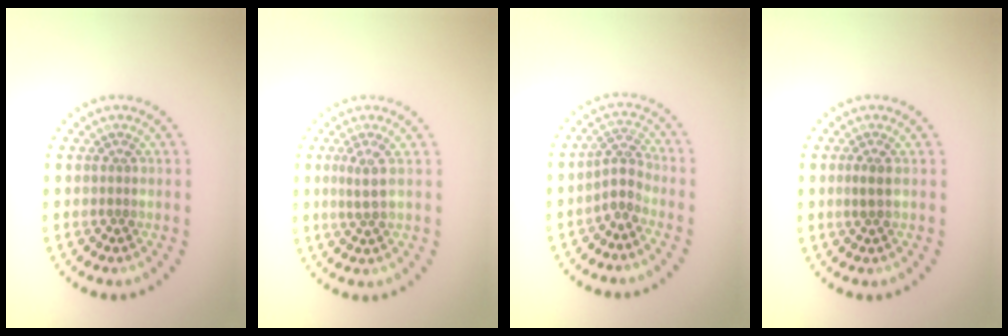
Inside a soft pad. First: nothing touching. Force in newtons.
{"total": 1.6, "press": 1.4, "slide": 0.9}
{"total": 2.1, "press": 1.6, "slide": 1.4}
{"total": 1.2, "press": 1.0, "slide": 0.6}